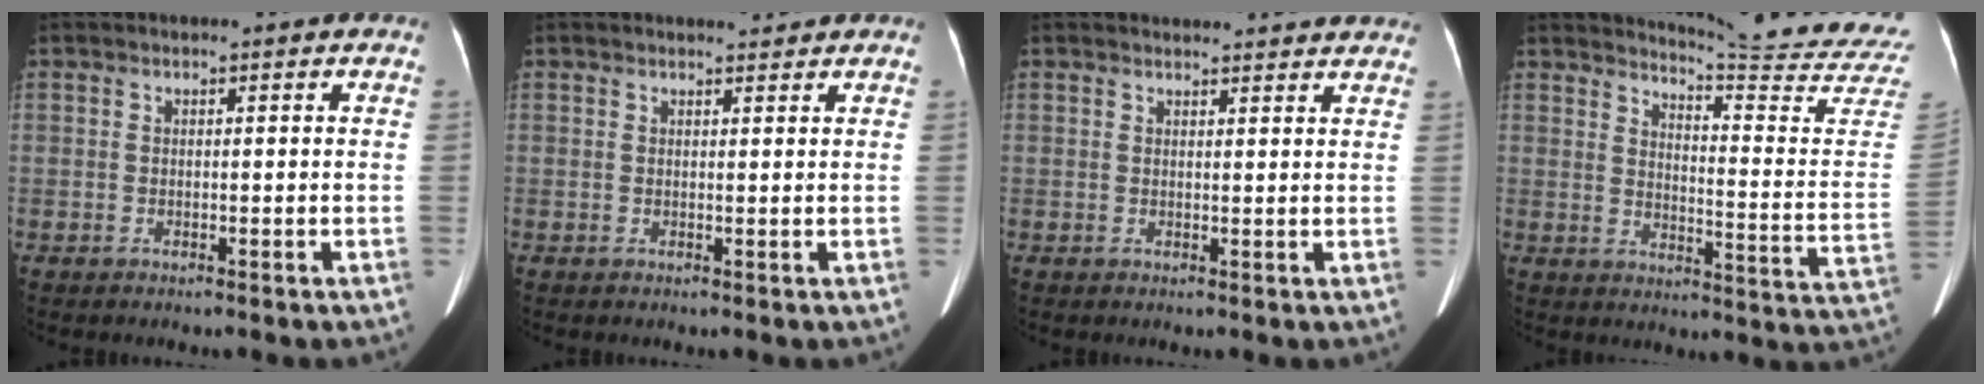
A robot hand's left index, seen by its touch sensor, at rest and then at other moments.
{"total": 1.0, "force": [1.0, 0.1, 0.0], "torque": [-0.006, -0.006, 0.017]}
{"total": 9.6, "force": [9.3, 1.4, 2.0], "torque": [-0.008, 0.019, 0.090]}
{"total": 20.4, "force": [19.7, -2.0, 4.8], "torque": [-0.077, -0.160, 0.223]}